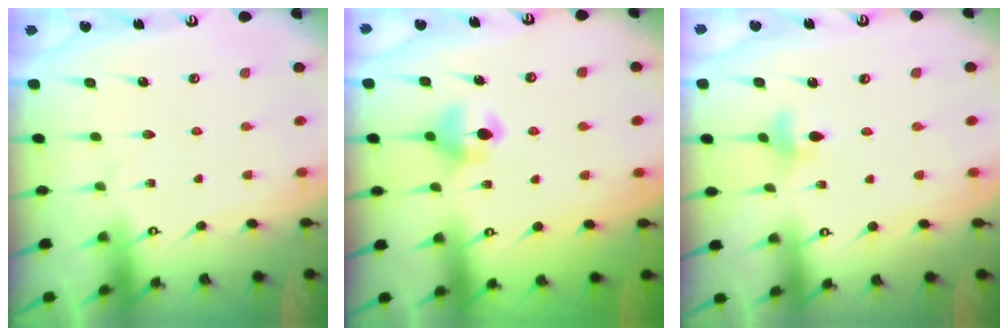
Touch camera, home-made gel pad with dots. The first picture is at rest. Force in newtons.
{"total": 6.5, "press": 6.5, "slide": 0.5}
{"total": 4.2, "press": 4.1, "slide": 0.6}